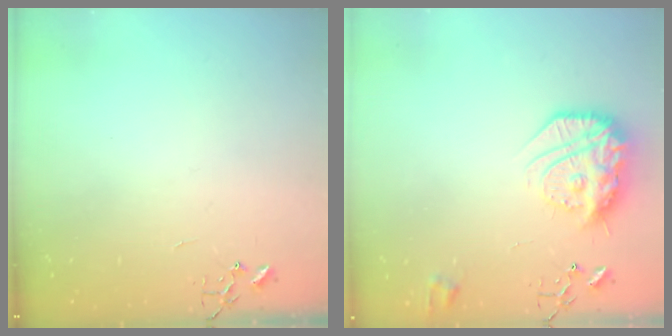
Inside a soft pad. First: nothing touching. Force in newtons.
{"total": 19.9, "press": 19.9, "slide": 1.8}